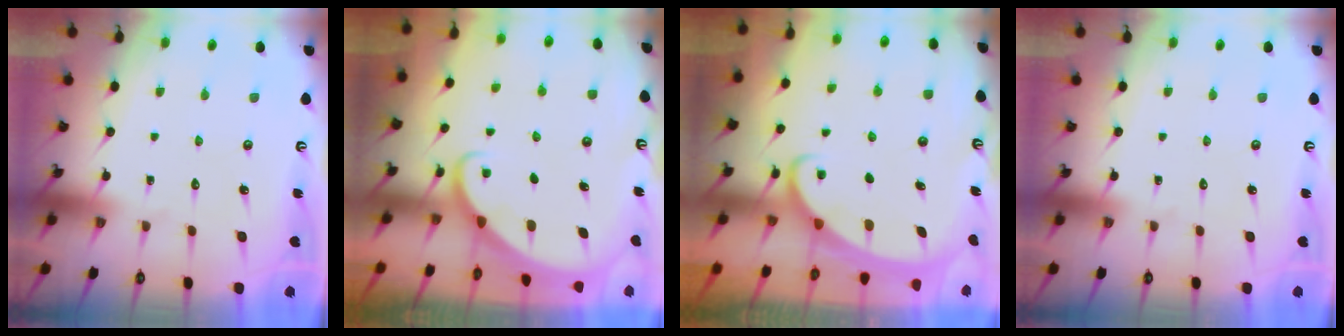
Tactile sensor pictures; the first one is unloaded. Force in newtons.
{"total": 2.0, "press": 2.0, "slide": 0.2}
{"total": 2.2, "press": 2.2, "slide": 0.3}
{"total": 0.0}